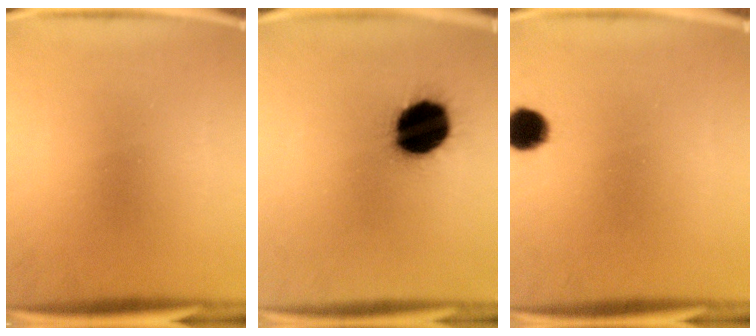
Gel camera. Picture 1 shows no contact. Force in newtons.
{"total": 18.7}
{"total": 5.6}